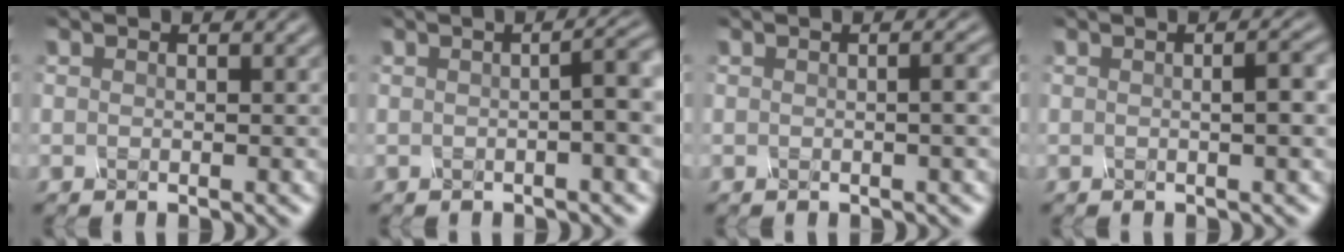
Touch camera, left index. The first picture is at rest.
{"total": 4.7, "force": [0.0, 1.4, 4.5], "torque": [-0.042, 0.017, -0.003]}
{"total": 2.2, "force": [0.0, 0.8, 2.1], "torque": [-0.017, 0.006, -0.005]}
{"total": 2.8, "force": [0.1, 0.8, 2.7], "torque": [-0.024, 0.009, -0.005]}